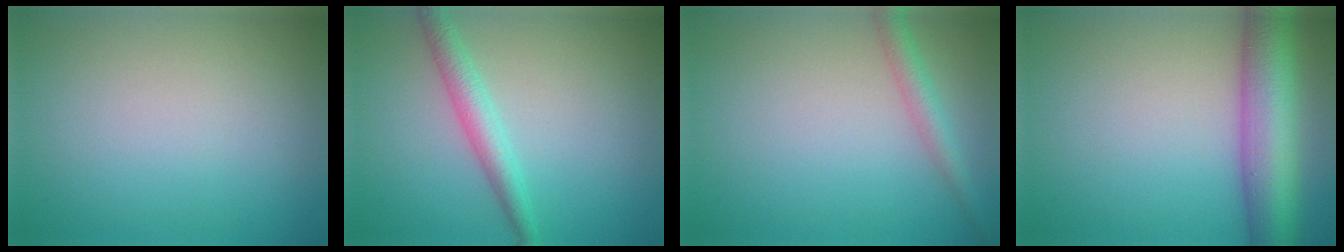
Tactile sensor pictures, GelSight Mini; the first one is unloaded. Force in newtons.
{"total": 2.8, "press": 2.8, "slide": 0.1}
{"total": 2.4, "press": 2.4, "slide": 0.1}
{"total": 8.1, "press": 8.1, "slide": 0.3}